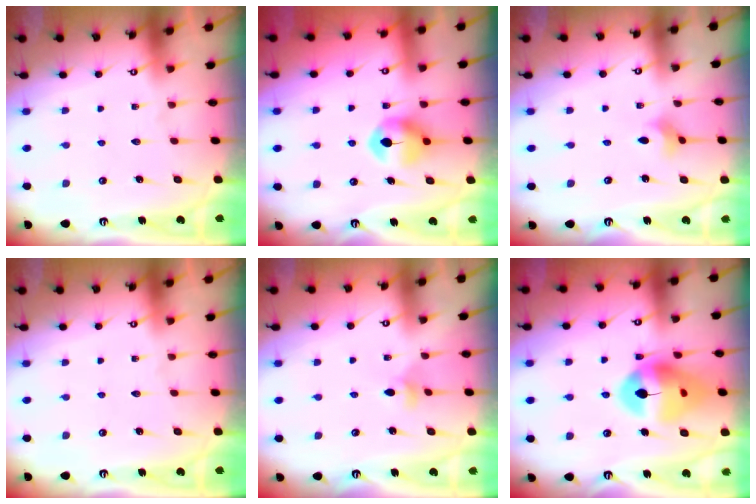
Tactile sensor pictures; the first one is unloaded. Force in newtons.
{"total": 7.9, "press": 7.9, "slide": 0.2}
{"total": 2.9, "press": 2.8, "slide": 0.6}
{"total": 0.0}
{"total": 4.6, "press": 4.6, "slide": 0.8}
{"total": 16.2, "press": 16.1, "slide": 2.0}